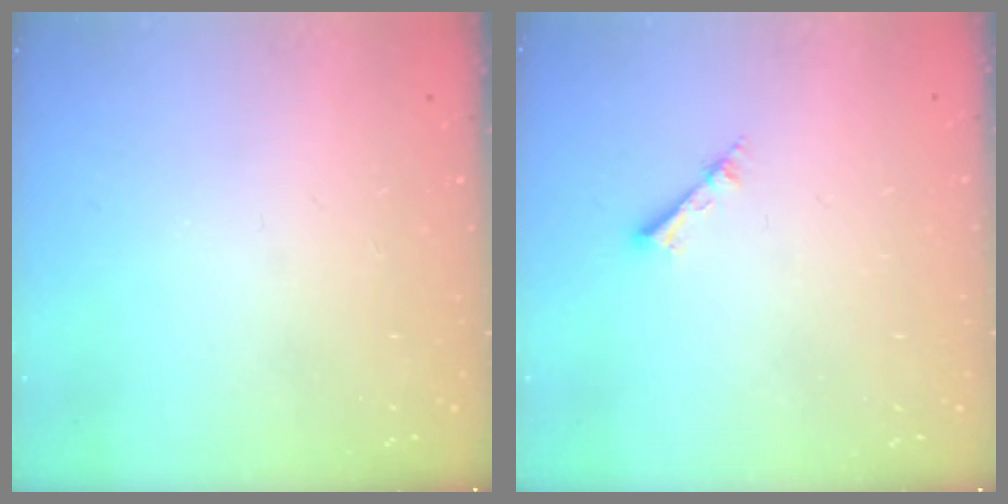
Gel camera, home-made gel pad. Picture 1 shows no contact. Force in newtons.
{"total": 2.1, "press": 2.1, "slide": 0.3}